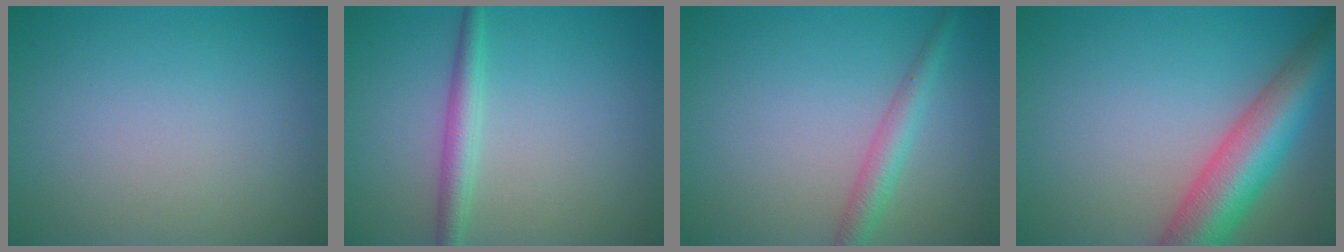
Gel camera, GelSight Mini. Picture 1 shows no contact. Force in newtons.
{"total": 2.4, "press": 2.4, "slide": 0.1}
{"total": 2.6, "press": 2.6, "slide": 0.1}
{"total": 8.5, "press": 8.5, "slide": 0.4}